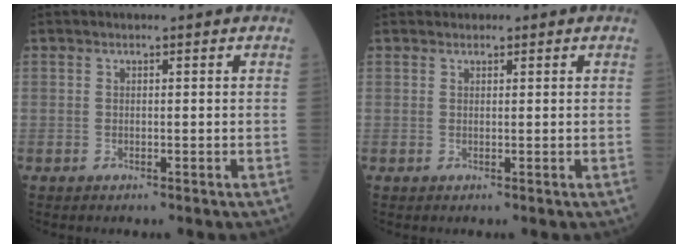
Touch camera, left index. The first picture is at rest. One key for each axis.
{"total": 0.7, "fx": 0.5, "fy": 0.4, "fz": 0.0, "tx": -0.003, "ty": 0.002, "tz": 0.005}